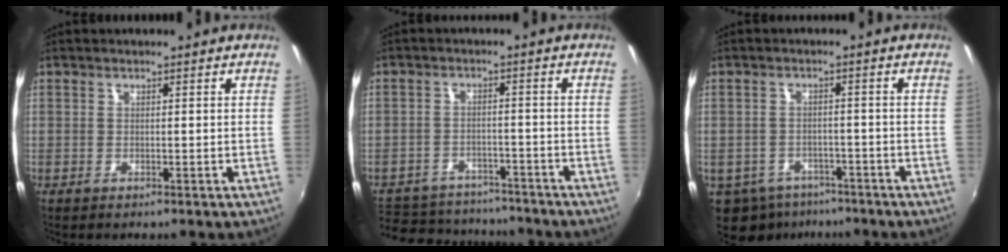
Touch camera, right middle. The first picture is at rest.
{"total": 14.6, "force": [-11.3, 8.0, 4.5], "torque": [-0.126, 0.021, -0.149]}
{"total": 10.3, "force": [-6.6, 7.0, 3.7], "torque": [-0.107, -0.011, -0.088]}